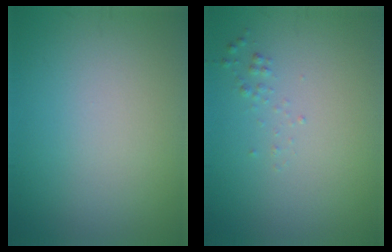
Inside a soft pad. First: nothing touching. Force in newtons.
{"total": 0.6, "press": 0.6, "slide": 0.0}